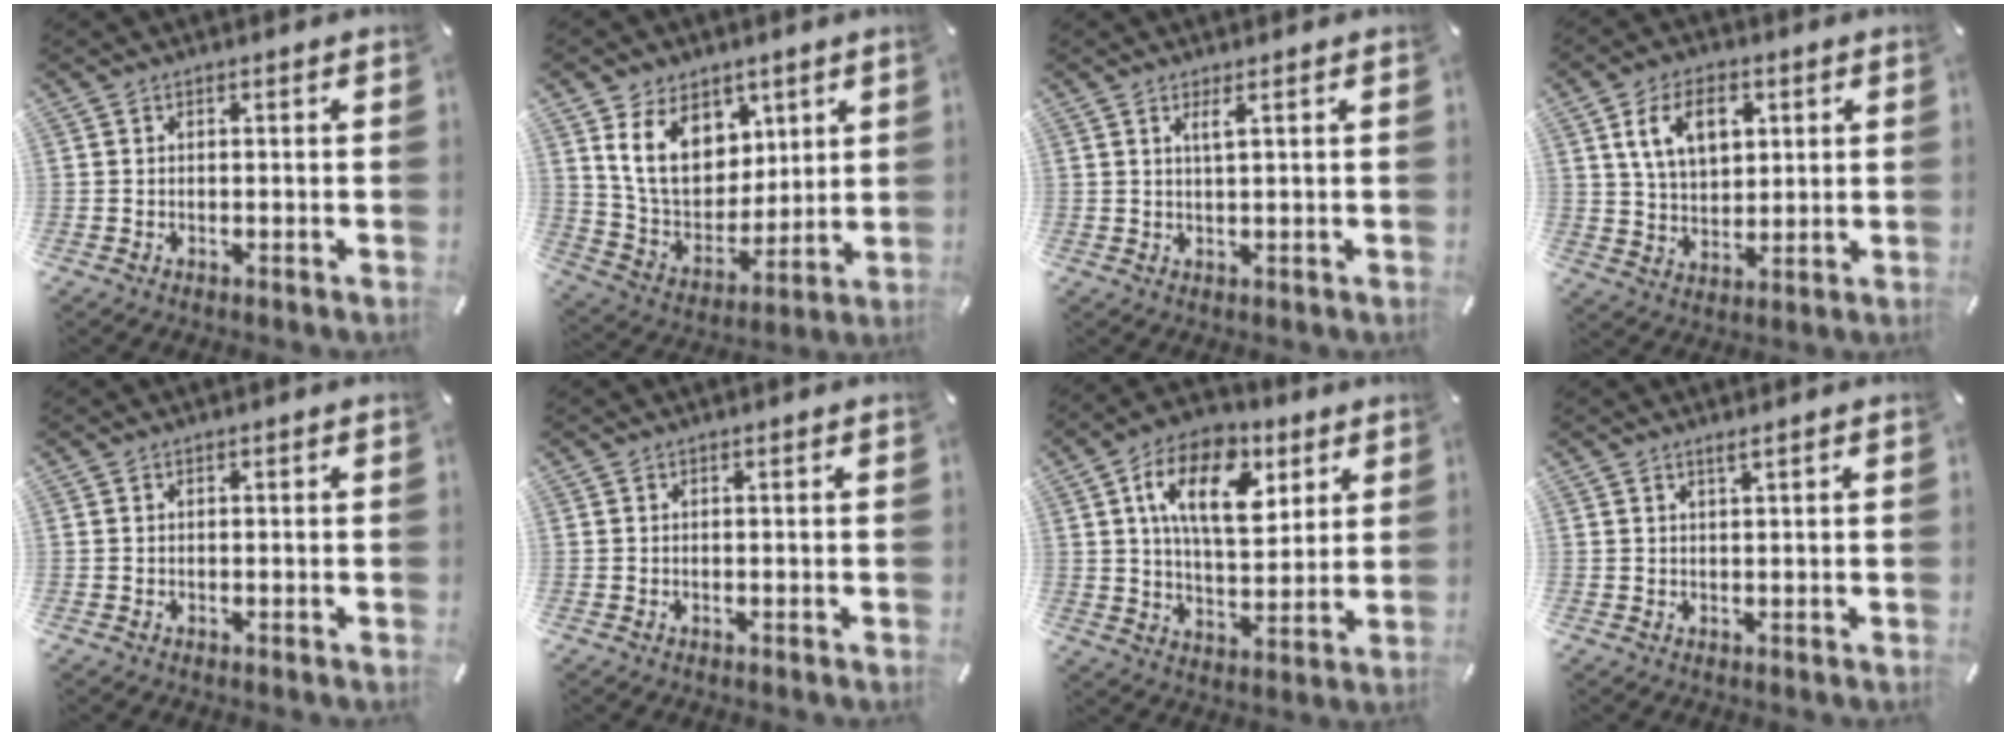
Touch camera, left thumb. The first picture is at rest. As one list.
[{"total": 14.8, "force": [6.3, 11.3, 7.2], "torque": [-0.146, -0.021, 0.124]}, {"total": 2.3, "force": [1.2, 0.0, 2.0], "torque": [-0.042, -0.001, 0.019]}, {"total": 10.4, "force": [3.9, 7.0, 6.6], "torque": [-0.123, 0.004, 0.068]}, {"total": 0.0}, {"total": 0.0}, {"total": 16.1, "force": [6.9, 9.4, 11.2], "torque": [-0.175, -0.009, 0.119]}, {"total": 1.4, "force": [1.0, -0.1, 1.0], "torque": [-0.021, -0.002, 0.018]}]